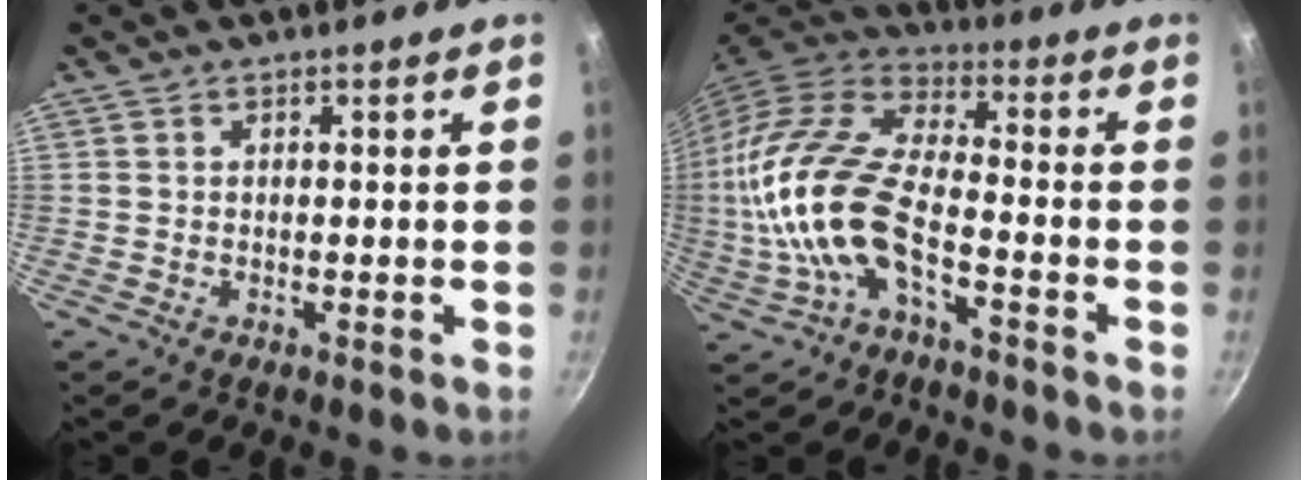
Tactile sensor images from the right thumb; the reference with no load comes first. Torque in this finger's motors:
{"motor_torque": [0.89, 0.73, 2.43, -0.34, 0.75]}